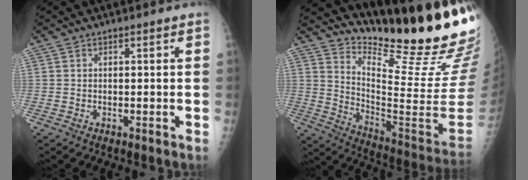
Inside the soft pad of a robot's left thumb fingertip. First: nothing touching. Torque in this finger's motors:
{"motor_torque": [0.72, -0.10, 0.52, -2.26, 0.02]}